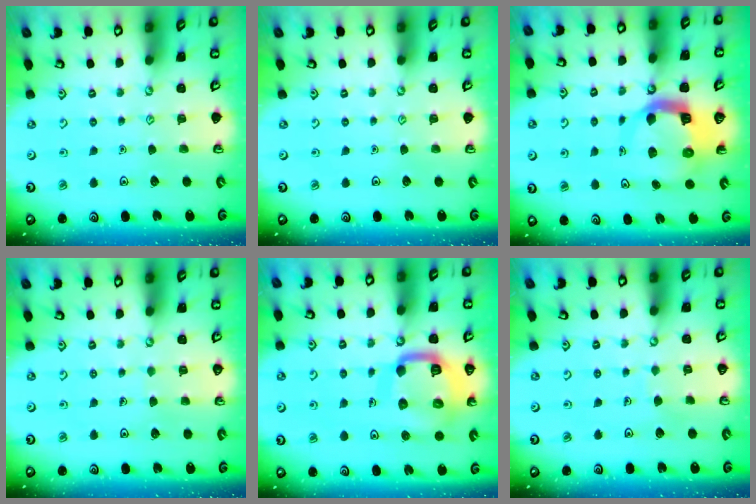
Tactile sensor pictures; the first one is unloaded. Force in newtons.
{"total": 0.0}
{"total": 8.9, "press": 8.8, "slide": 1.3}
{"total": 2.5, "press": 2.5, "slide": 0.2}
{"total": 16.6, "press": 16.5, "slide": 1.6}
{"total": 2.2, "press": 2.2, "slide": 0.1}